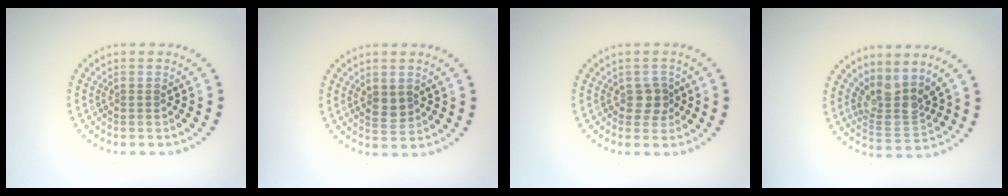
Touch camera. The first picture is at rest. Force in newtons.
{"total": 1.9, "press": 1.8, "slide": 0.3}
{"total": 1.6, "press": 1.4, "slide": 0.7}
{"total": 3.7, "press": 2.7, "slide": 2.5}